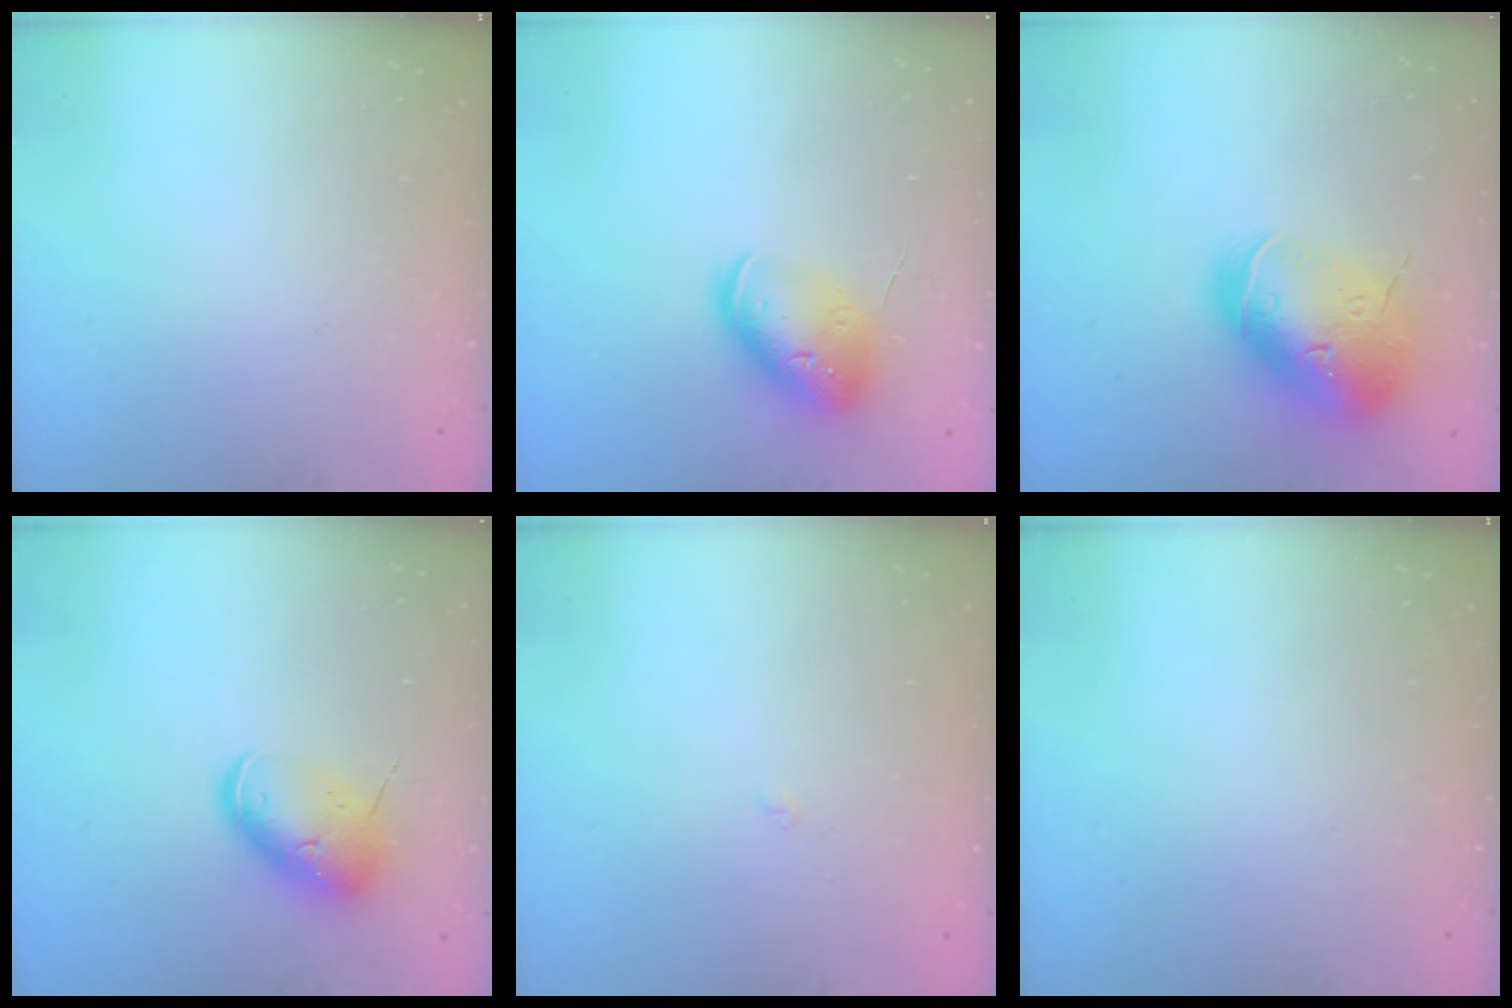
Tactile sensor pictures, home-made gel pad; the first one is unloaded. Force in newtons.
{"total": 13.2, "press": 13.1, "slide": 1.9}
{"total": 24.1, "press": 23.8, "slide": 3.6}
{"total": 11.2, "press": 11.0, "slide": 1.9}
{"total": 1.7, "press": 1.7, "slide": 0.3}
{"total": 0.0}